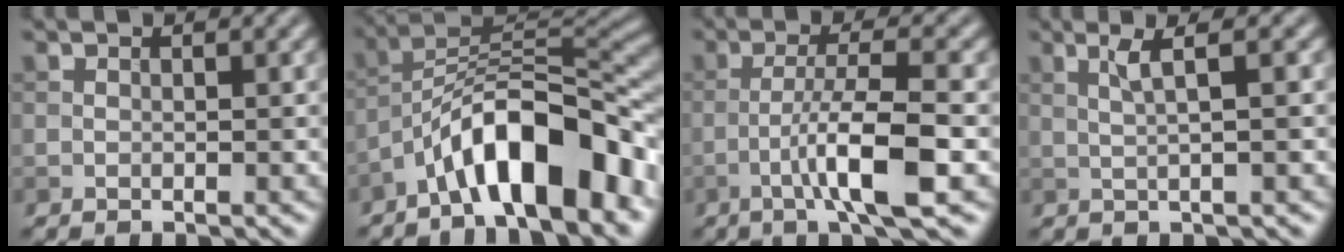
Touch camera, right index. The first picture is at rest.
{"total": 10.7, "force": [-6.0, 3.3, 8.2], "torque": [-0.121, 0.020, -0.108]}
{"total": 6.6, "force": [-2.5, 0.9, 6.1], "torque": [-0.103, 0.012, -0.048]}
{"total": 2.7, "force": [0.8, 0.3, 2.6], "torque": [-0.047, 0.005, 0.015]}